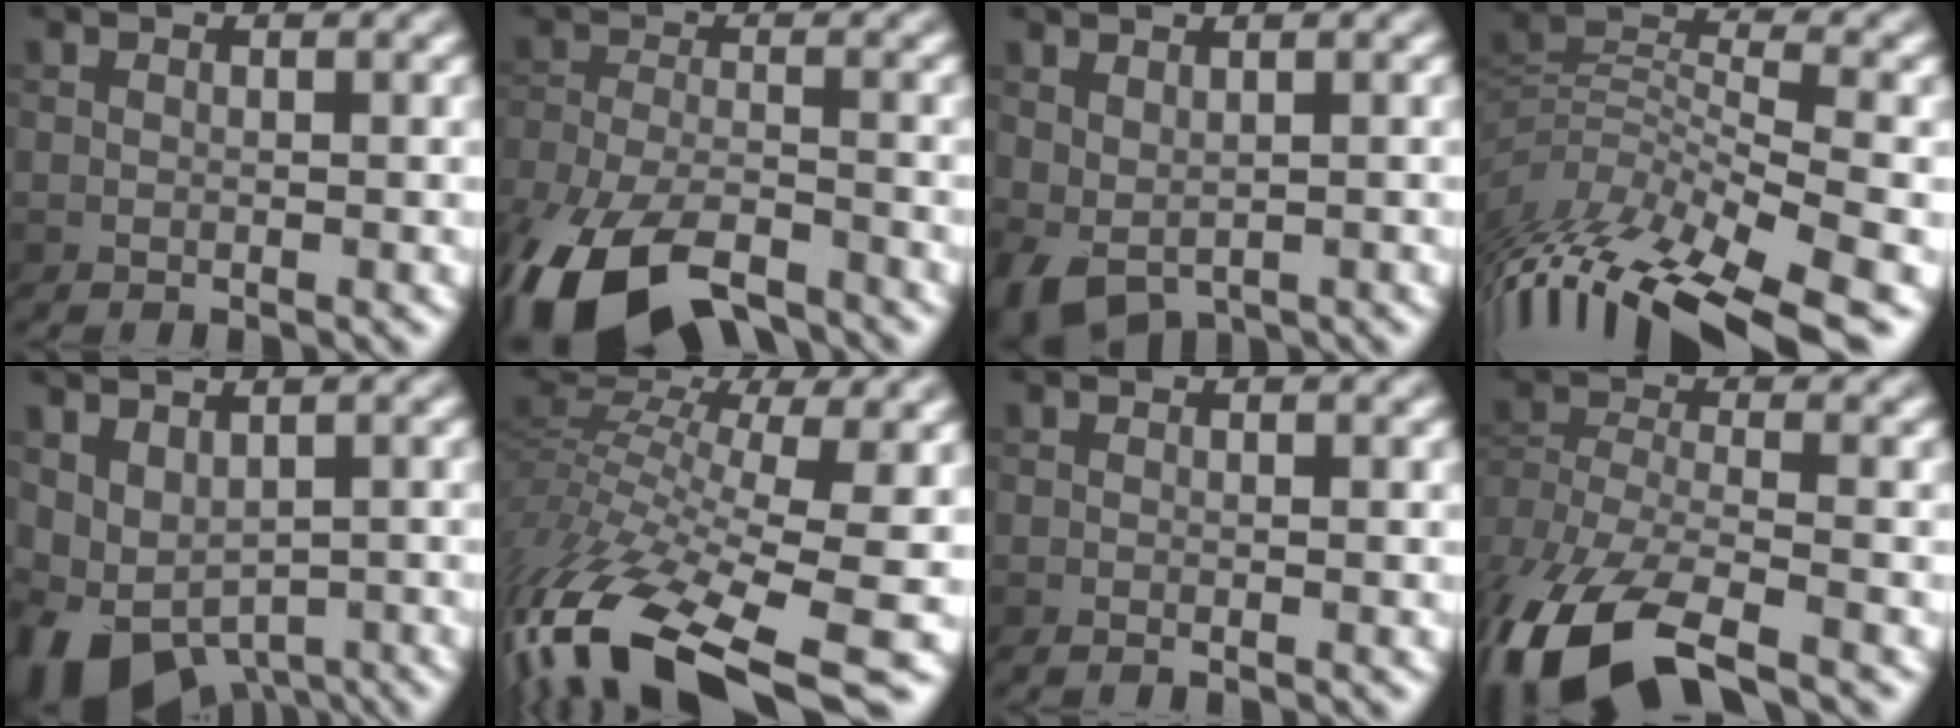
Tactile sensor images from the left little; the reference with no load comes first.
{"total": 11.1, "force": [-8.2, 4.2, 6.3], "torque": [-0.135, -0.028, -0.151]}
{"total": 3.0, "force": [0.0, 1.8, 2.3], "torque": [-0.053, -0.007, 0.006]}
{"total": 11.8, "force": [-6.8, 4.4, 8.6], "torque": [-0.177, 0.010, -0.116]}
{"total": 6.6, "force": [-2.0, 4.3, 4.6], "torque": [-0.075, -0.019, -0.021]}
{"total": 14.0, "force": [-6.2, 5.1, 11.5], "torque": [-0.261, 0.008, -0.100]}
{"total": 0.7, "force": [-0.6, 0.1, 0.4], "torque": [-0.001, -0.003, -0.013]}
{"total": 11.8, "force": [-7.9, 4.6, 7.5], "torque": [-0.173, -0.030, -0.144]}